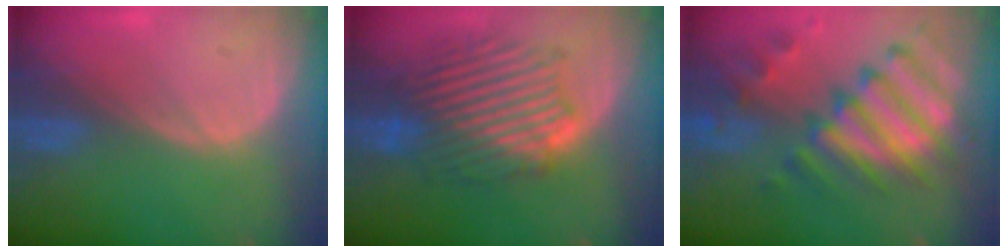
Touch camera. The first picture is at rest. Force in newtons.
{"total": 10.0, "press": 10.0, "slide": 0.5}
{"total": 12.2, "press": 10.5, "slide": 6.1}